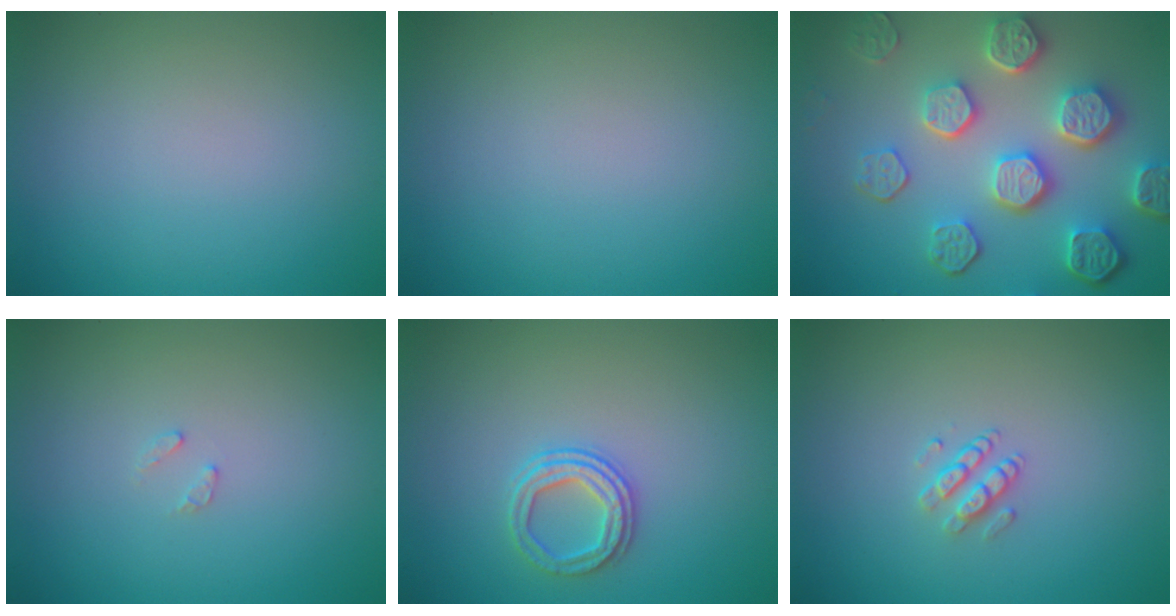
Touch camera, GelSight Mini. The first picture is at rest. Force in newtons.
{"total": 0.0}
{"total": 7.5, "press": 5.8, "slide": 4.7}
{"total": 0.8, "press": 0.7, "slide": 0.1}
{"total": 2.5, "press": 2.3, "slide": 1.0}
{"total": 1.5, "press": 1.1, "slide": 1.0}